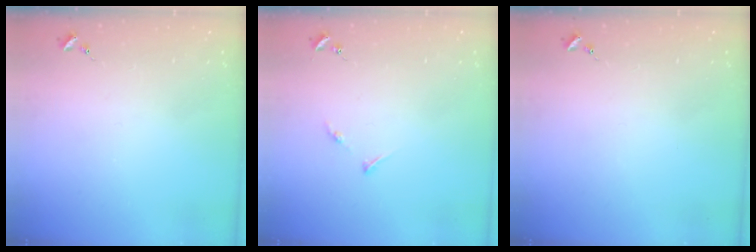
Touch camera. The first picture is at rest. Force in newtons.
{"total": 4.0, "press": 3.9, "slide": 0.5}
{"total": 0.0}